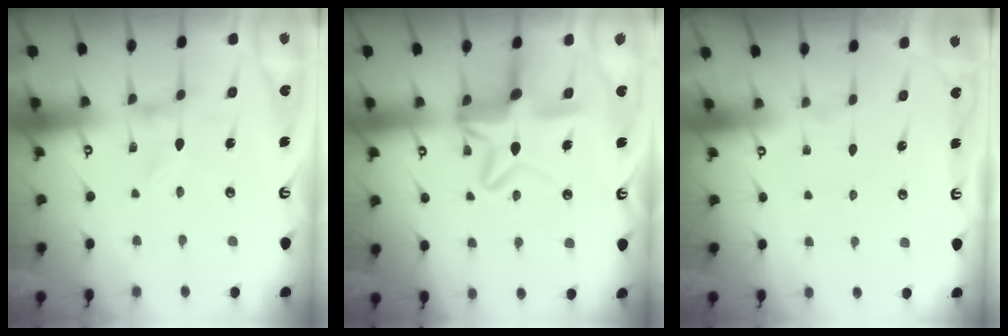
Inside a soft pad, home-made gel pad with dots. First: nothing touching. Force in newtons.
{"total": 11.9, "press": 11.8, "slide": 1.2}
{"total": 1.8, "press": 1.7, "slide": 0.1}